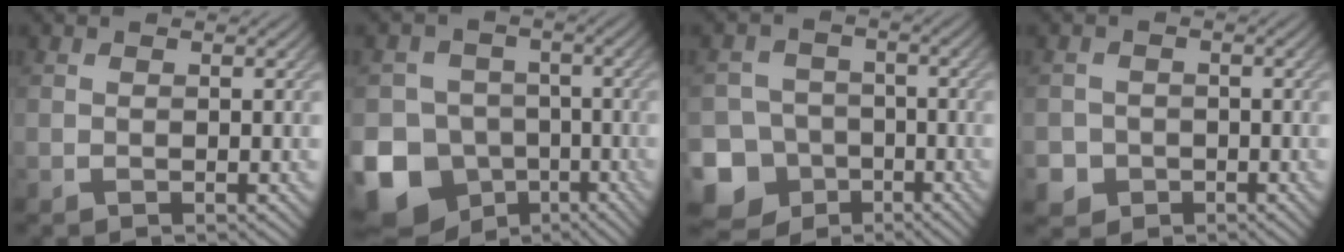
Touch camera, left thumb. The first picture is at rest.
{"total": 13.7, "force": [-6.8, 11.1, 4.2], "torque": [-0.119, -0.045, -0.134]}
{"total": 12.0, "force": [-6.1, 10.0, 2.8], "torque": [-0.095, -0.035, -0.117]}
{"total": 2.9, "force": [-1.3, 2.5, 0.4], "torque": [-0.008, -0.006, -0.028]}